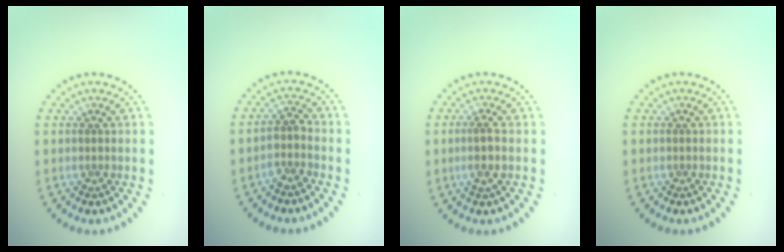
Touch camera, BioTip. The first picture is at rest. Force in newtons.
{"total": 1.7, "press": 1.5, "slide": 1.0}
{"total": 1.4, "press": 1.2, "slide": 0.7}
{"total": 0.0}